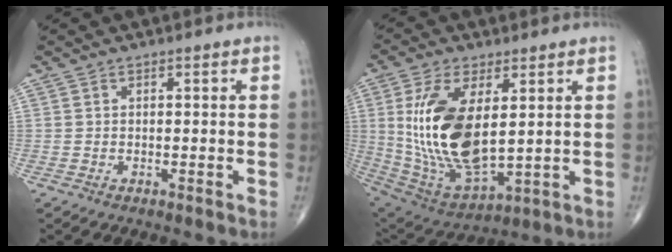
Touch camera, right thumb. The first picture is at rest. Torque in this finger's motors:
{"motor_torque": [-0.65, 2.42, 2.10, 0.67, 0.68]}